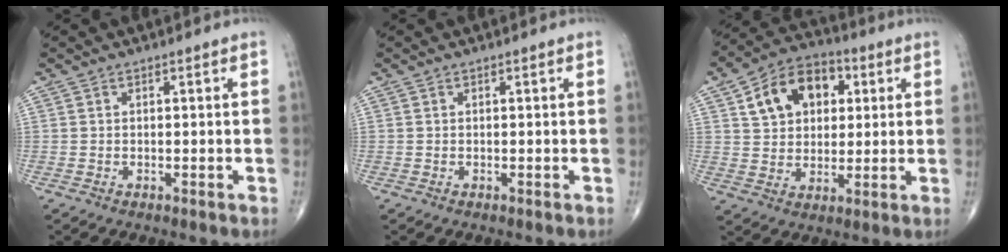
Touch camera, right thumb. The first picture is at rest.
{"total": 0.0}
{"total": 13.5, "force": [4.4, 9.5, 8.5], "torque": [-0.106, 0.005, 0.069]}